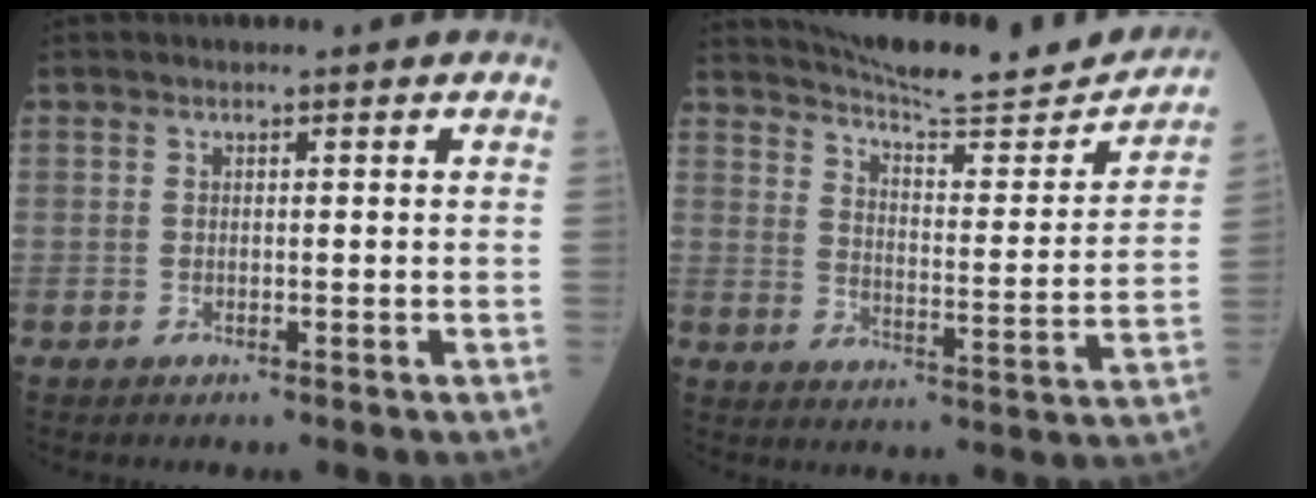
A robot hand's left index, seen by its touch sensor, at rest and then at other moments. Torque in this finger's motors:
{"motor_torque": [-0.03, -0.24, 0.00, 0.01]}